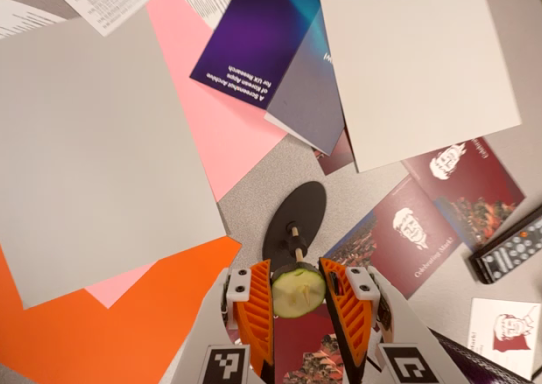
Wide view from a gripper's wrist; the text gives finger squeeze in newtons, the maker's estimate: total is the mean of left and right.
{"total": 12.7, "left": 12.4, "right": 13.0}